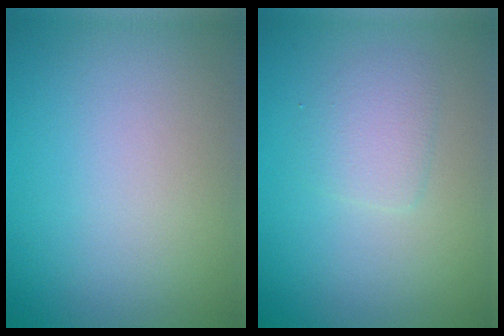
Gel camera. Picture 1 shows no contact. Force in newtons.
{"total": 1.9, "press": 1.9, "slide": 0.1}